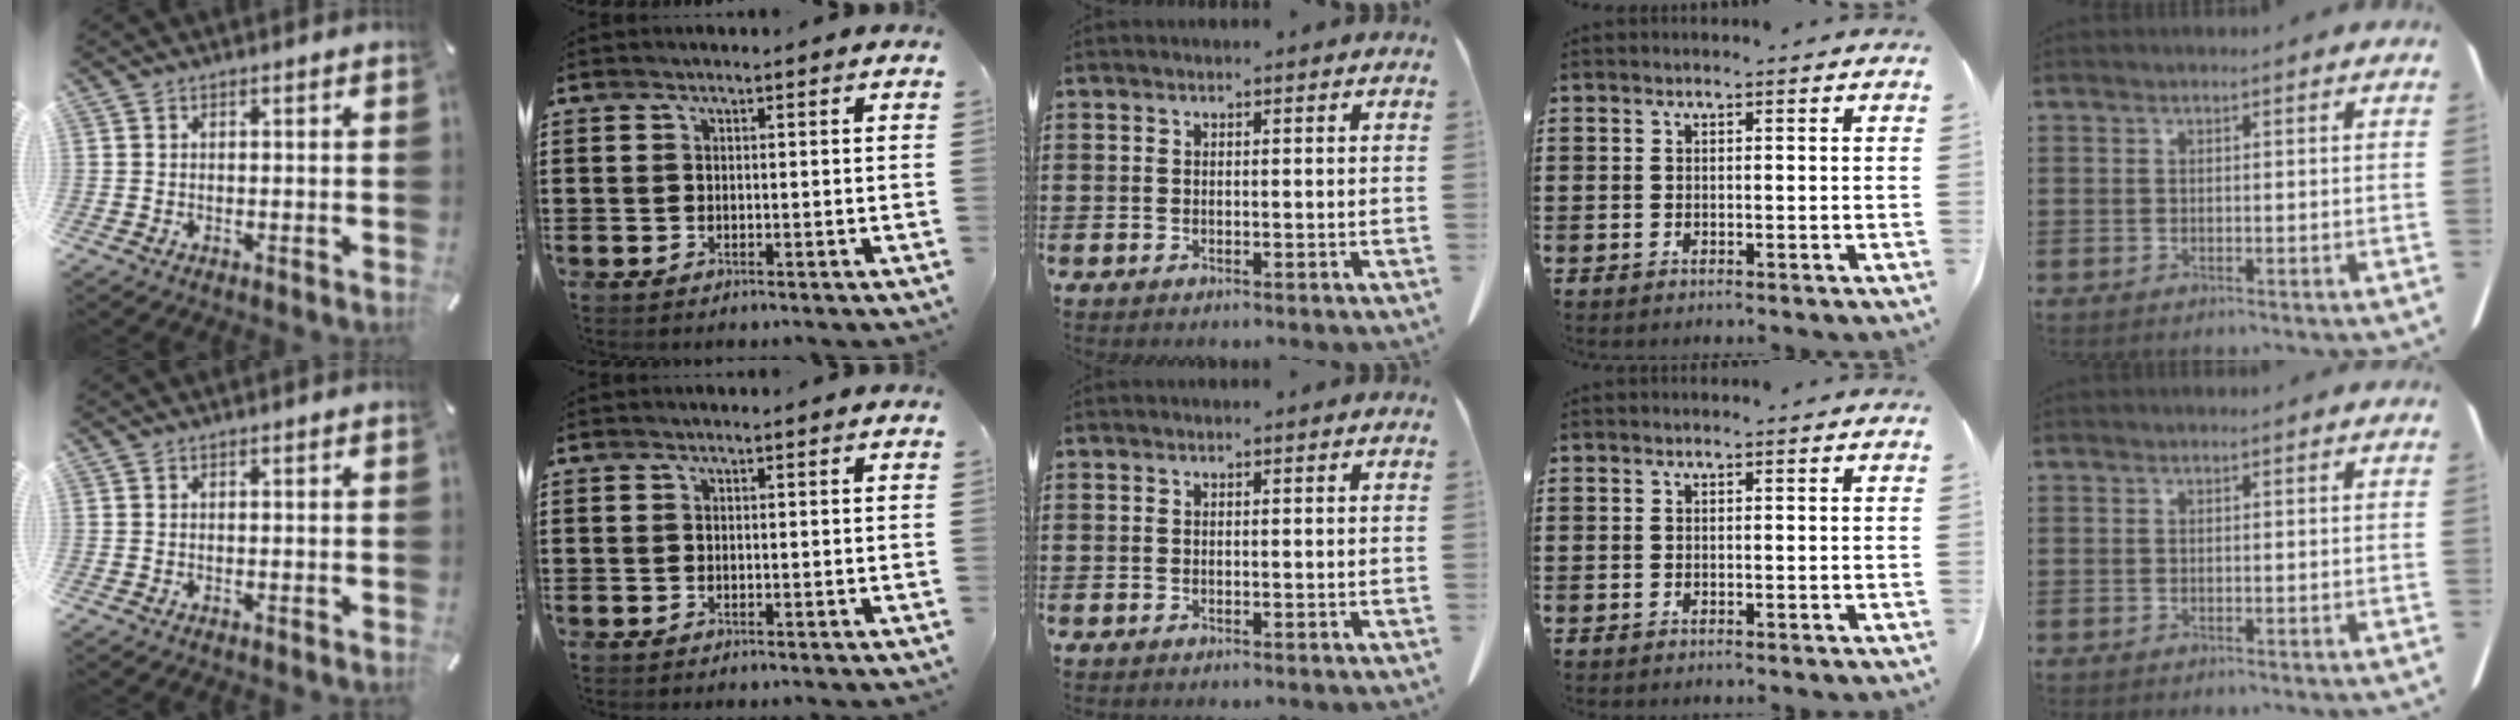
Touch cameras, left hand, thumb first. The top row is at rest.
{}